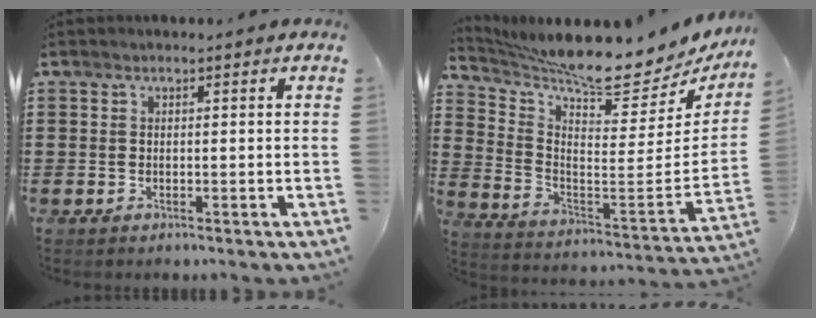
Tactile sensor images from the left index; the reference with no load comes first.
{"total": 8.7, "force": [7.9, -0.2, 3.7], "torque": [-0.094, -0.084, 0.124]}